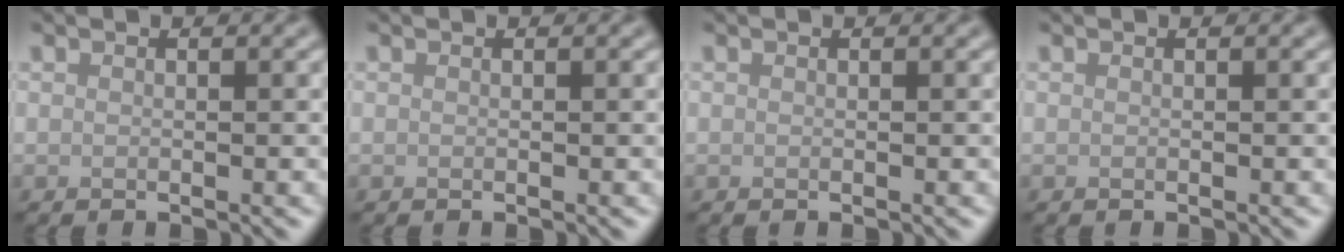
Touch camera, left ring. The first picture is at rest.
{"total": 0.0}
{"total": 0.0}
{"total": 0.0}